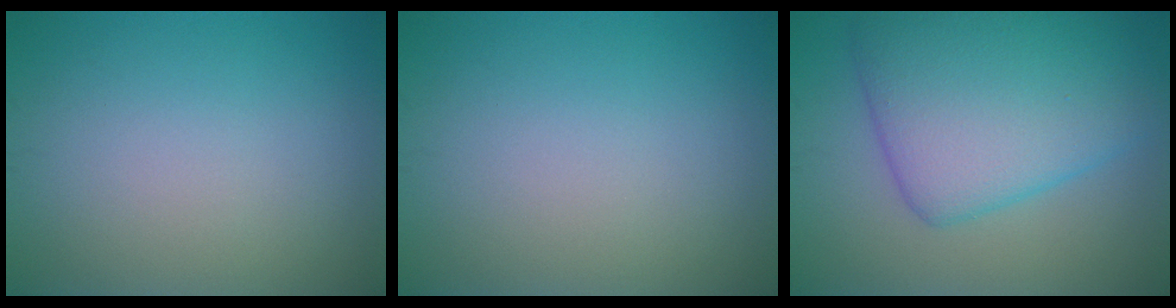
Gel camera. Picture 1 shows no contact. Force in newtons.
{"total": 0.0}
{"total": 9.0, "press": 9.0, "slide": 0.1}